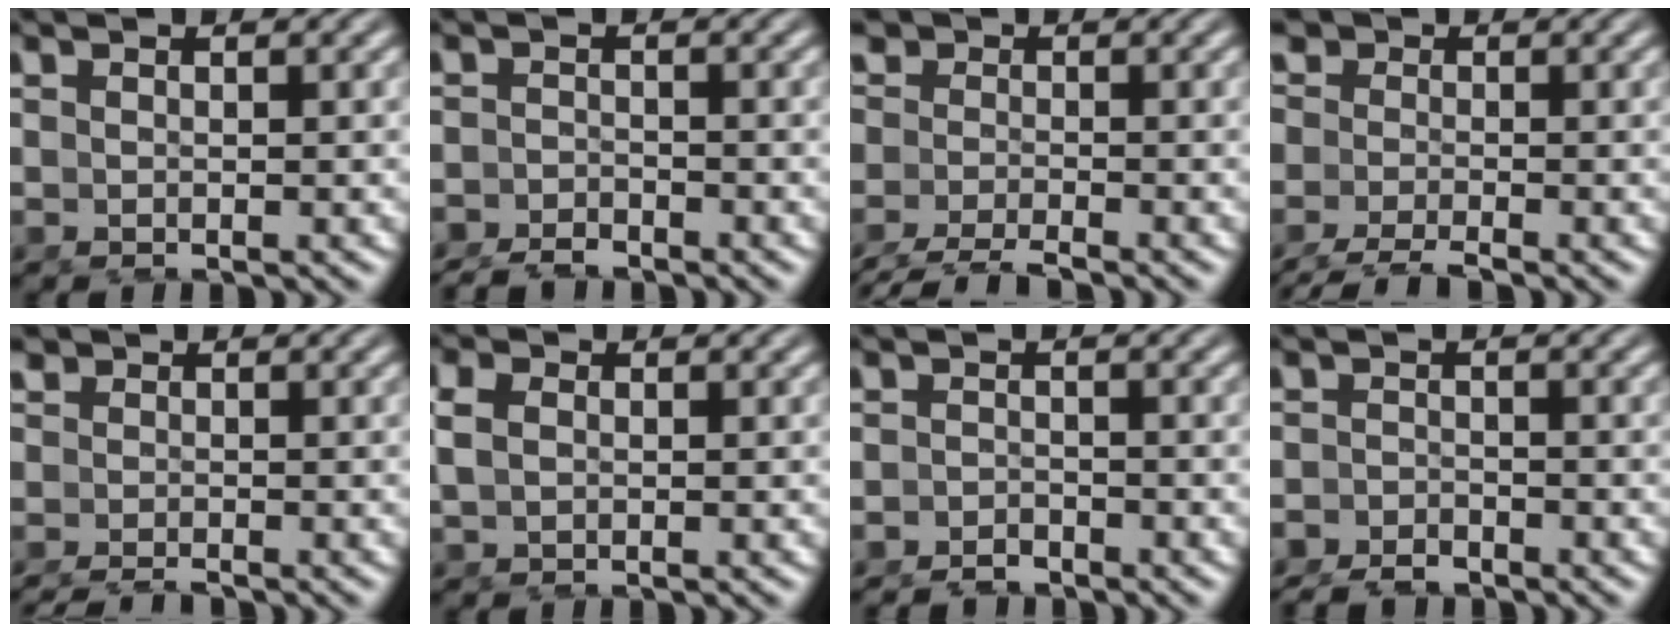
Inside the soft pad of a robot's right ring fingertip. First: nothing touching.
{"total": 2.3, "force": [-2.2, 0.1, -0.3], "torque": [0.007, -0.010, -0.038]}
{"total": 3.0, "force": [-2.1, 1.8, 1.0], "torque": [-0.014, -0.008, -0.040]}
{"total": 3.3, "force": [-1.5, 2.5, 1.4], "torque": [-0.019, -0.003, -0.036]}
{"total": 1.4, "force": [-1.2, 0.7, 0.0], "torque": [0.003, -0.011, -0.019]}
{"total": 1.3, "force": [0.5, 0.7, 1.0], "torque": [-0.026, -0.001, 0.011]}
{"total": 2.2, "force": [-2.1, 0.0, -0.6], "torque": [0.012, -0.012, -0.033]}
{"total": 2.4, "force": [-2.3, 0.4, -0.3], "torque": [0.005, -0.013, -0.038]}